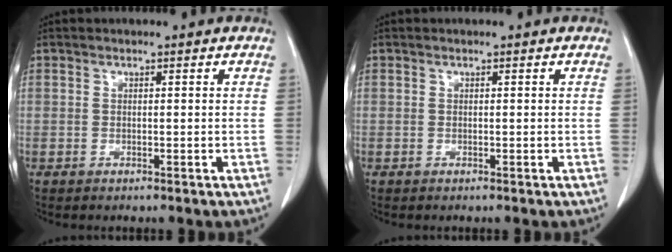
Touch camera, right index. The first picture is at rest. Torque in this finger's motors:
{"motor_torque": [0.00, 0.00, 0.00, 0.00]}